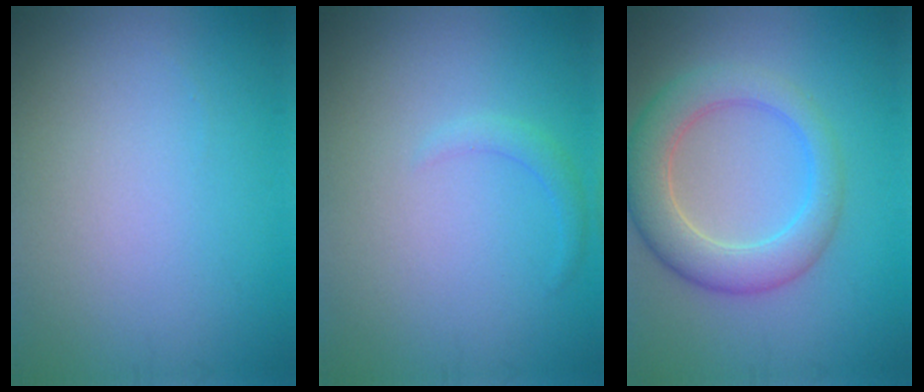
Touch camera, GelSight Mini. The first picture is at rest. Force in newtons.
{"total": 1.2, "press": 1.2, "slide": 0.1}
{"total": 5.6, "press": 5.5, "slide": 0.4}